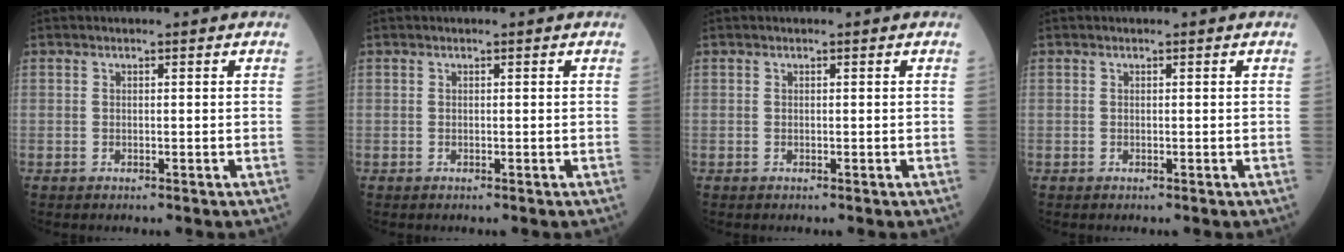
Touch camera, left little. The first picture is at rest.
{"total": 0.0}
{"total": 0.0}
{"total": 0.0}